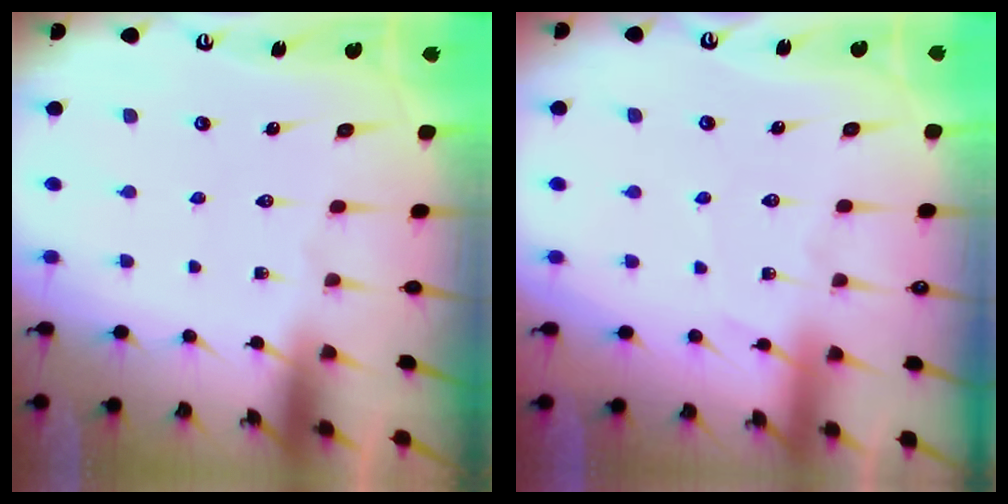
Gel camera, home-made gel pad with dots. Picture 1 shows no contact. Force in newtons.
{"total": 3.5, "press": 3.4, "slide": 0.5}